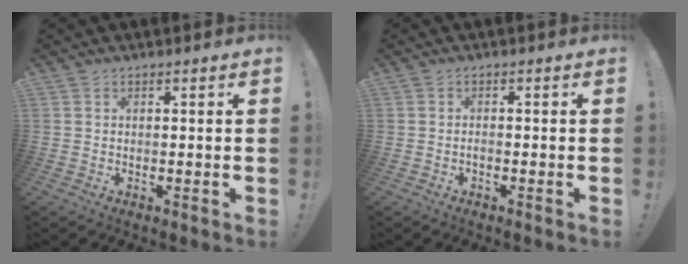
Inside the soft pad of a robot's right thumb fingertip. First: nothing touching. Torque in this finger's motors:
{"motor_torque": [-0.14, 0.02, 0.10, -0.22, -0.04]}